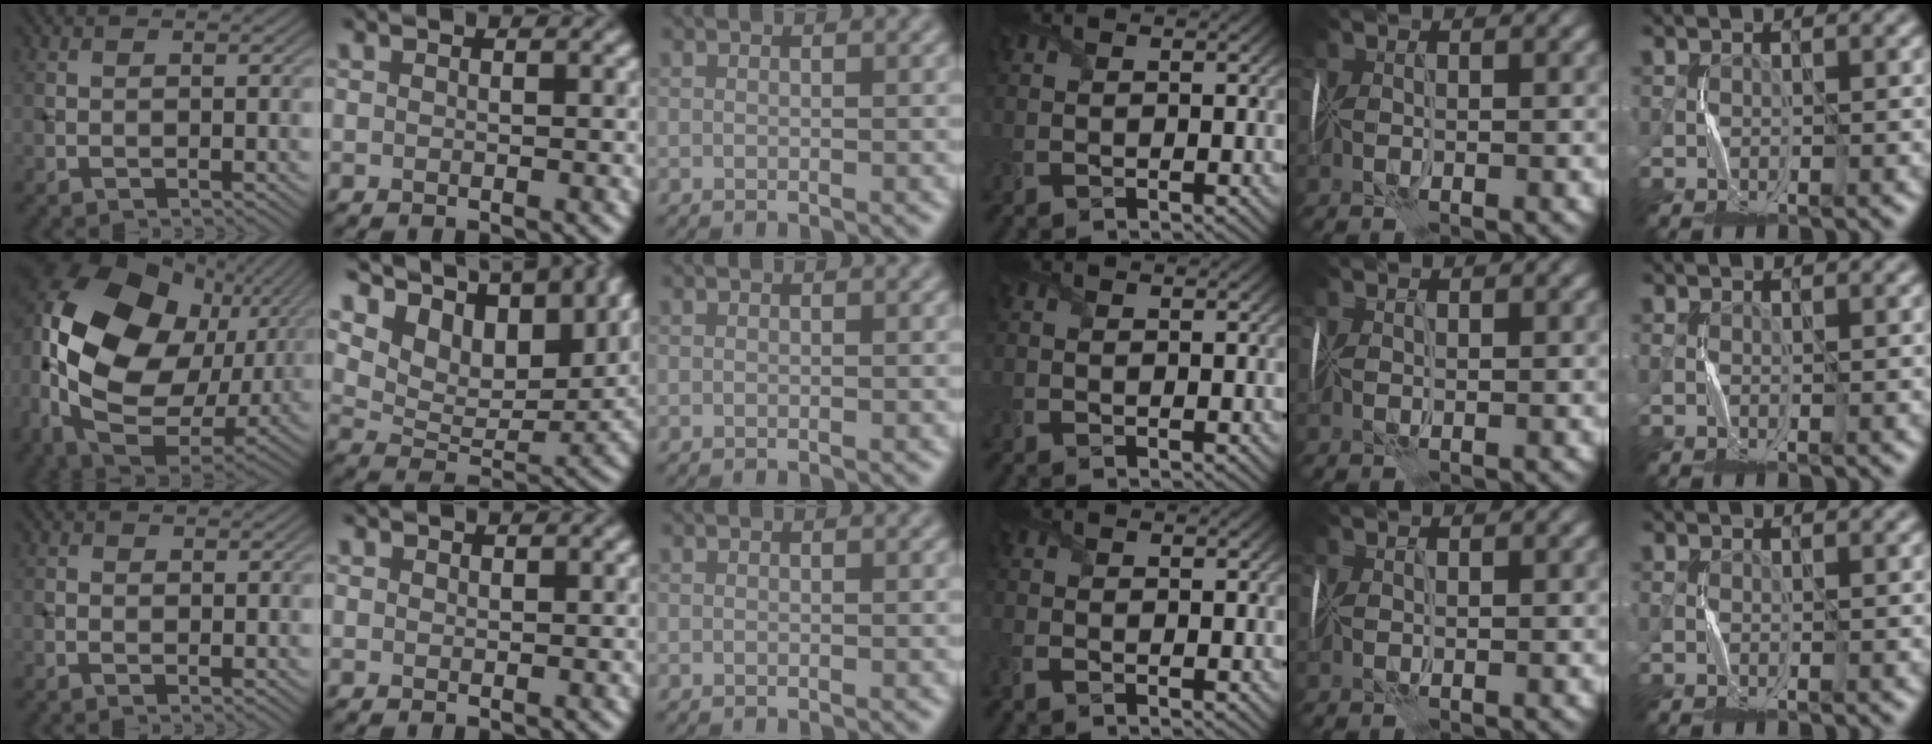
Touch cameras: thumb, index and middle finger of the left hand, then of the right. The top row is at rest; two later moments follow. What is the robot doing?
{"motion": "fold", "object": "memory foam"}